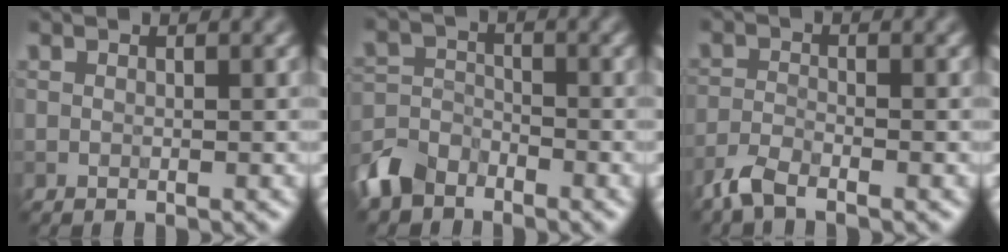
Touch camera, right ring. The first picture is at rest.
{"total": 4.1, "force": [-3.2, 2.4, 1.1], "torque": [-0.026, 0.000, -0.074]}
{"total": 2.6, "force": [-2.1, 0.5, 1.3], "torque": [-0.032, -0.005, -0.052]}